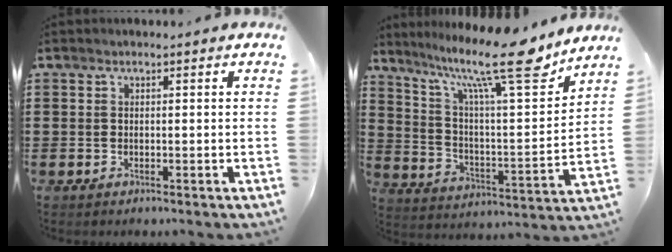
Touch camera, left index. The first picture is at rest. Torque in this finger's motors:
{"motor_torque": [1.40, -0.73, 0.43, 0.21]}